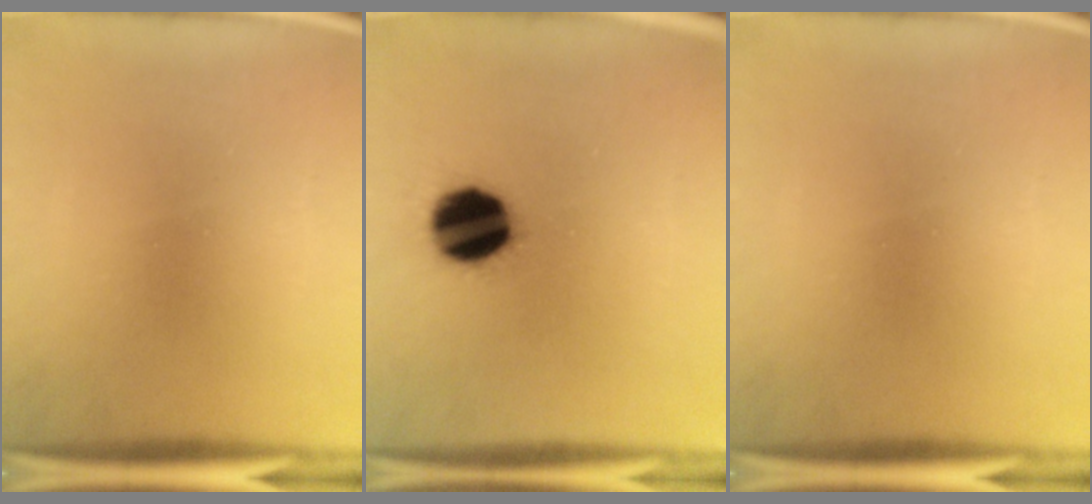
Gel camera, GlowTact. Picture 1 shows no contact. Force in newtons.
{"total": 15.0}
{"total": 0.0}